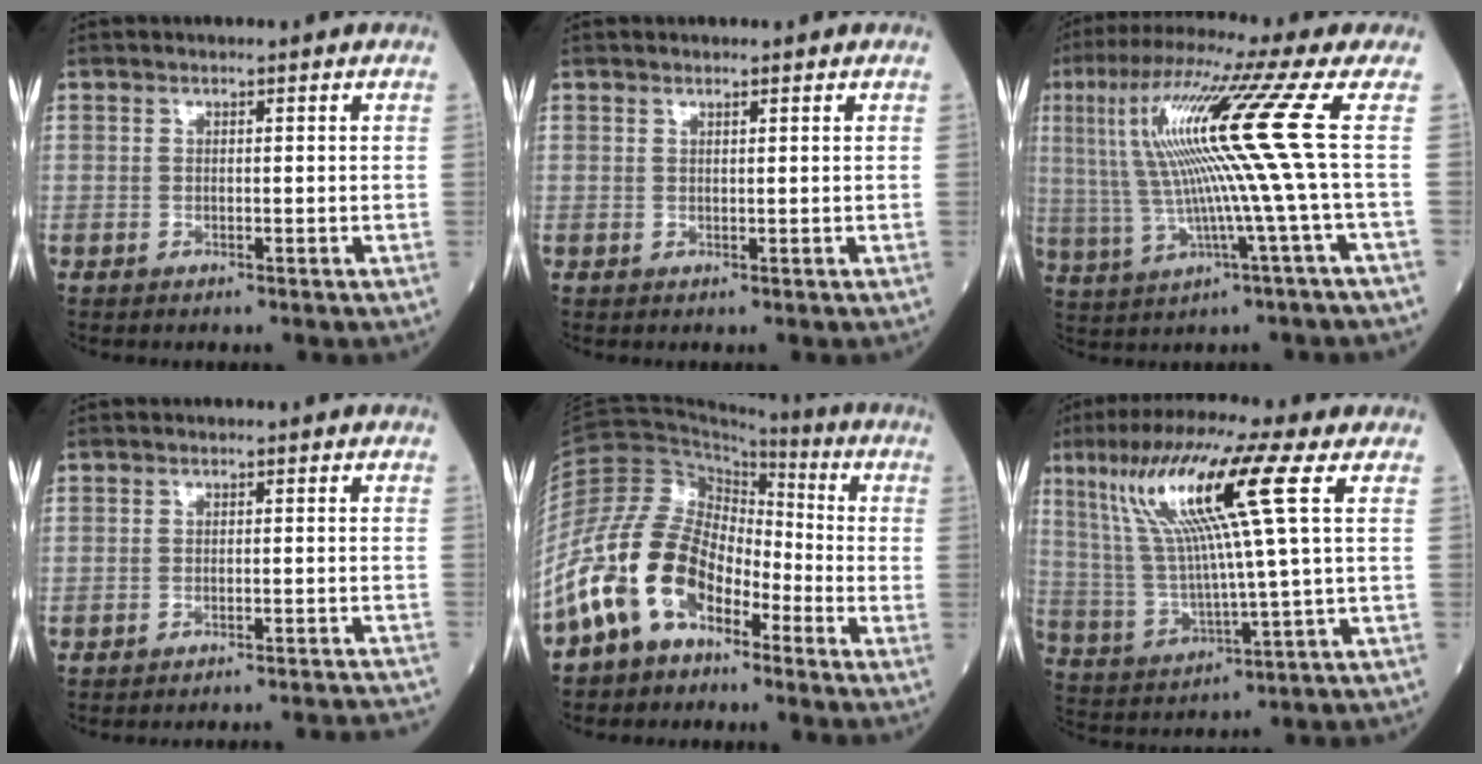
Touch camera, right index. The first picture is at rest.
{"total": 0.5, "force": [0.5, -0.1, 0.3], "torque": [-0.012, -0.002, 0.011]}
{"total": 14.8, "force": [2.7, -2.4, 14.4], "torque": [-0.269, 0.026, 0.048]}
{"total": 14.8, "force": [-14.4, -0.2, 3.1], "torque": [-0.030, -0.006, -0.164]}
{"total": 13.9, "force": [-8.6, 7.7, 7.8], "torque": [-0.181, 0.033, -0.172]}
{"total": 15.4, "force": [5.9, -0.8, 14.2], "torque": [-0.281, 0.020, 0.105]}